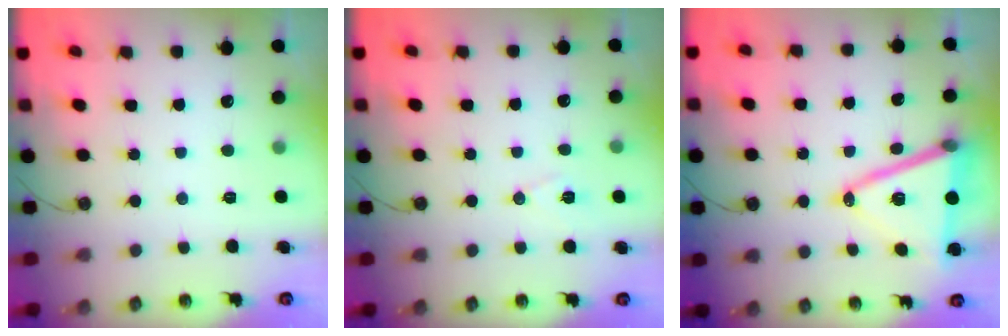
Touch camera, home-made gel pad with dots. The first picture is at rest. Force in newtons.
{"total": 7.0, "press": 5.4, "slide": 4.5}
{"total": 17.3, "press": 16.9, "slide": 3.7}